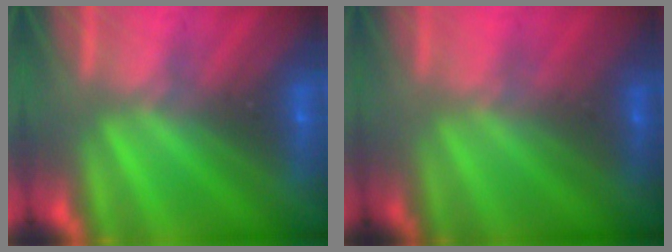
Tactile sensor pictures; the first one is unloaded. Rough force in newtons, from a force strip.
{"total": 1.5}